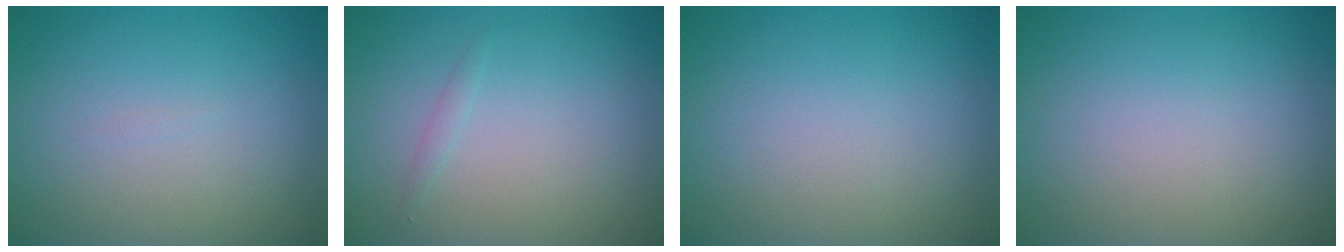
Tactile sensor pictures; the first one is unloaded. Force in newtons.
{"total": 0.5, "press": 0.5, "slide": 0.1}
{"total": 0.0}
{"total": 0.0}